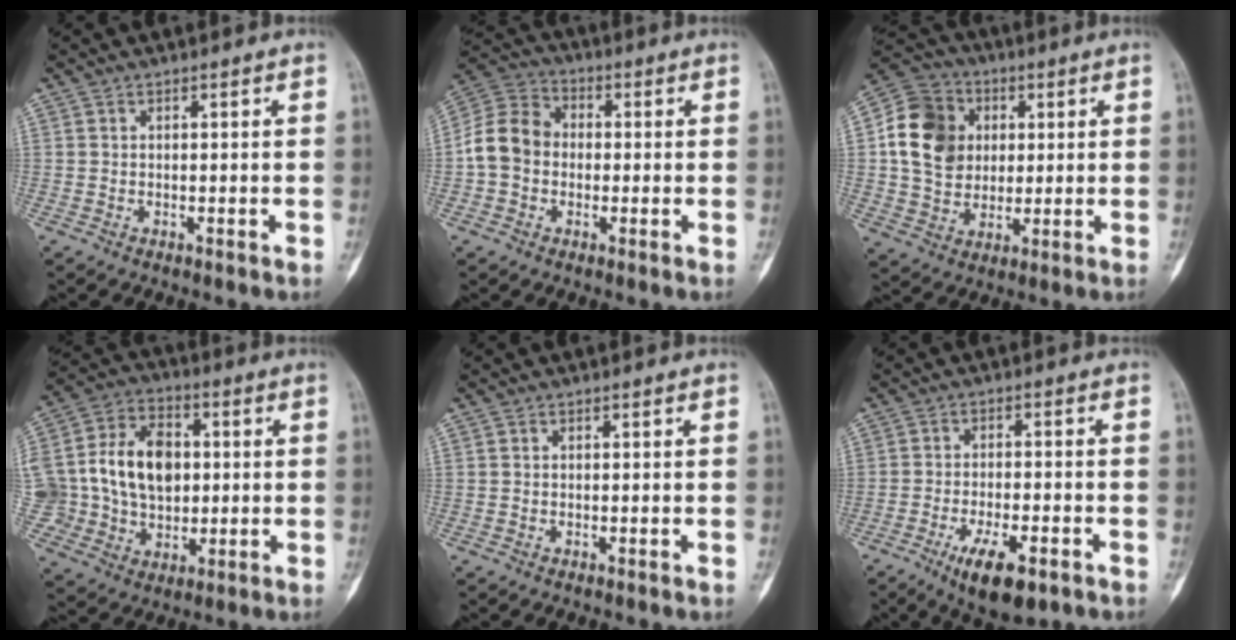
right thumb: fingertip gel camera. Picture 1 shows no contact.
{"total": 10.0, "force": [-0.8, 8.2, 5.6], "torque": [-0.097, 0.033, -0.030]}
{"total": 15.1, "force": [2.4, 12.7, 7.9], "torque": [-0.121, 0.008, 0.043]}
{"total": 19.1, "force": [1.6, 14.6, 12.1], "torque": [-0.203, 0.027, 0.040]}
{"total": 0.0}
{"total": 9.8, "force": [-5.1, 3.4, 7.6], "torque": [-0.126, 0.010, -0.076]}